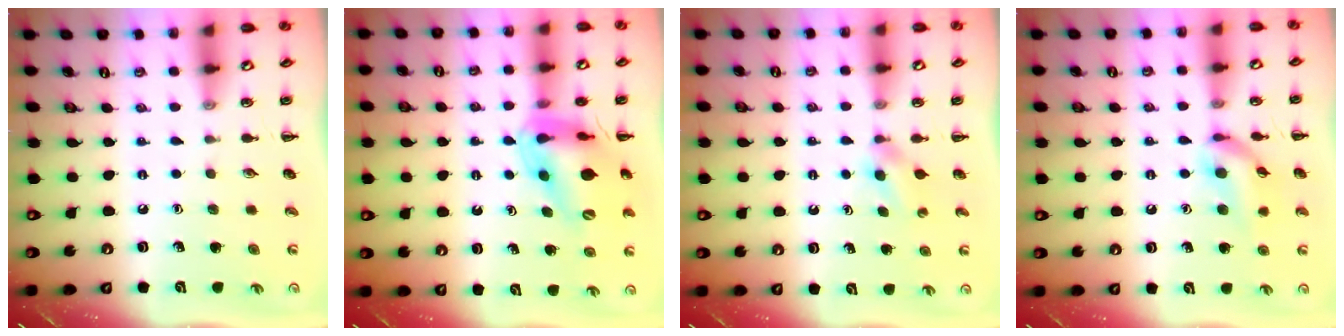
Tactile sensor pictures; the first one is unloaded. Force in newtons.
{"total": 14.3, "press": 13.8, "slide": 3.6}
{"total": 2.7, "press": 2.5, "slide": 1.0}
{"total": 12.6, "press": 12.4, "slide": 1.9}